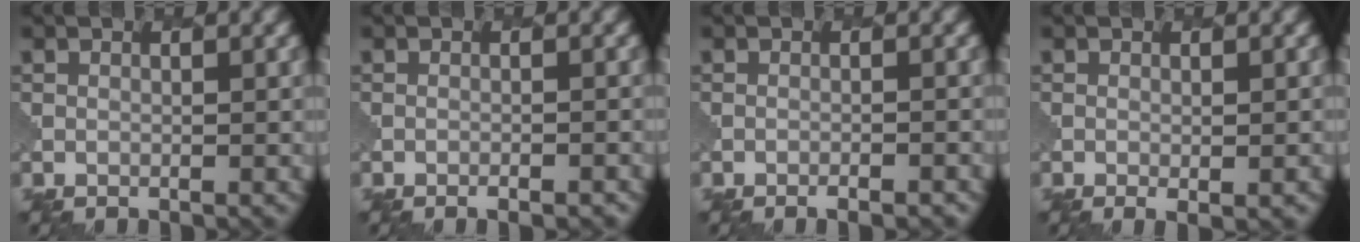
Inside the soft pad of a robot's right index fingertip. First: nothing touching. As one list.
[{"total": 1.7, "force": [-1.2, 0.7, 1.1], "torque": [-0.004, 0.009, -0.014]}, {"total": 2.0, "force": [-1.5, 0.7, 1.1], "torque": [-0.001, 0.013, -0.024]}, {"total": 1.8, "force": [-0.5, 0.4, 1.7], "torque": [-0.024, -0.007, -0.003]}]